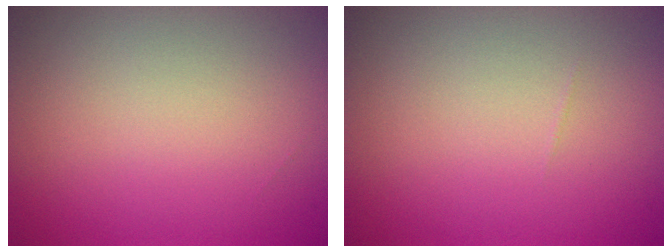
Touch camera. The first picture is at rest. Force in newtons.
{"total": 0.0}